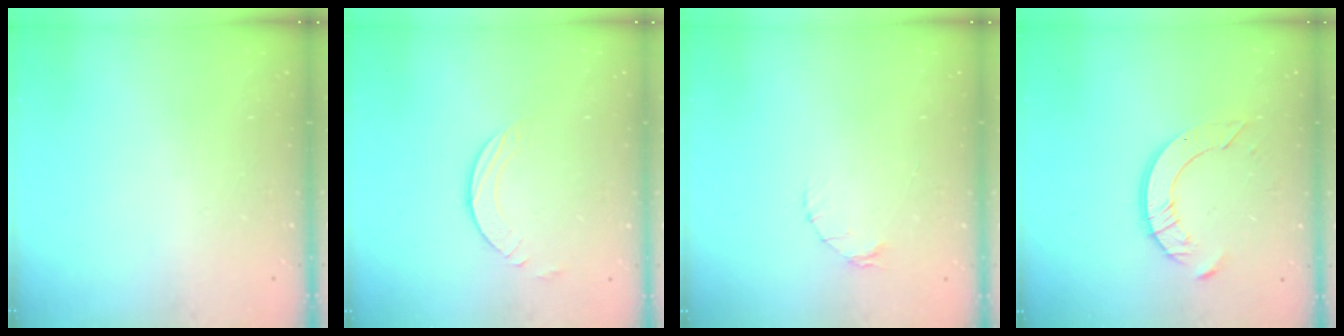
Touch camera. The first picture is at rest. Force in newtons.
{"total": 2.3, "press": 2.3, "slide": 0.2}
{"total": 2.0, "press": 2.0, "slide": 0.4}
{"total": 8.2, "press": 8.2, "slide": 0.8}